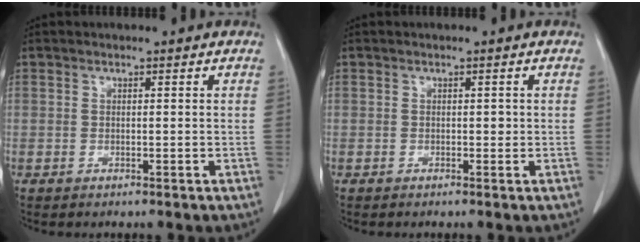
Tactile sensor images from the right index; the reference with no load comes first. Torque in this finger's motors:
{"motor_torque": [0.01, 0.05, 0.02, 0.01]}